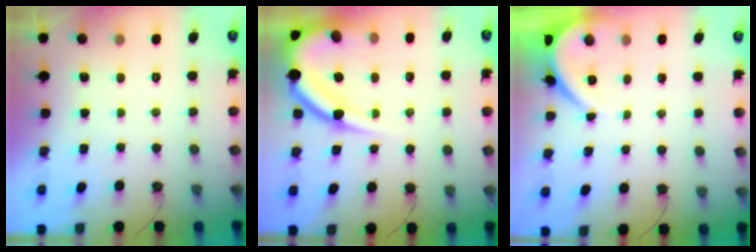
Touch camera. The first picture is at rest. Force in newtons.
{"total": 15.4, "press": 15.3, "slide": 1.8}
{"total": 3.6, "press": 3.5, "slide": 0.5}